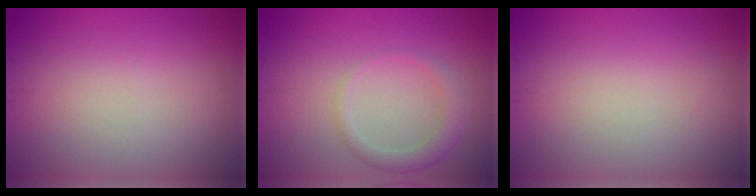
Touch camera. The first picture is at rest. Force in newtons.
{"total": 2.2, "press": 2.2, "slide": 0.3}
{"total": 0.0}